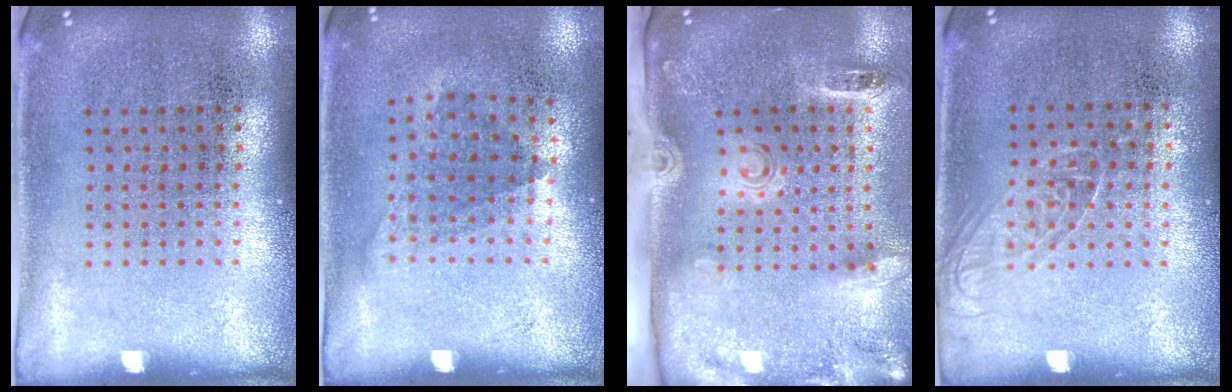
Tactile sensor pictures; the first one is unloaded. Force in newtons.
{"total": 1.1, "press": 0.8, "slide": 0.7}
{"total": 2.8, "press": 1.9, "slide": 2.1}
{"total": 1.1, "press": 0.9, "slide": 0.5}